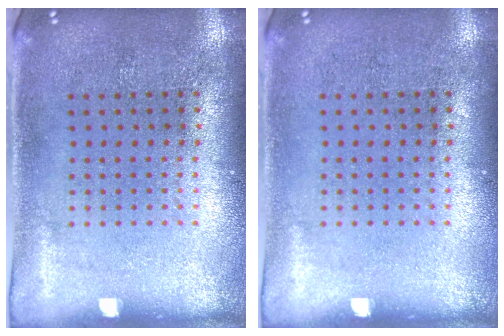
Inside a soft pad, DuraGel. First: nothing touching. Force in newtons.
{"total": 0.0}